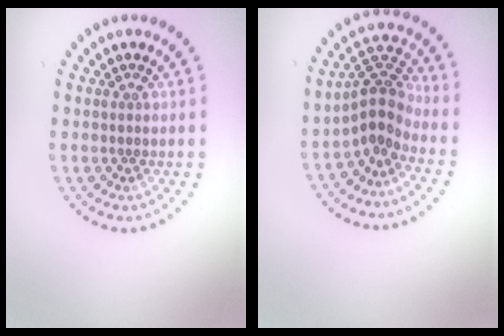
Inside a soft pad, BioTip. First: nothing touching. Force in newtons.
{"total": 3.5, "press": 2.8, "slide": 2.0}